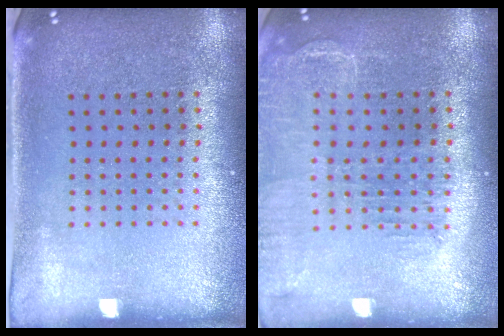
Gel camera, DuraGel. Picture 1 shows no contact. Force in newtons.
{"total": 1.6, "press": 1.6, "slide": 0.4}